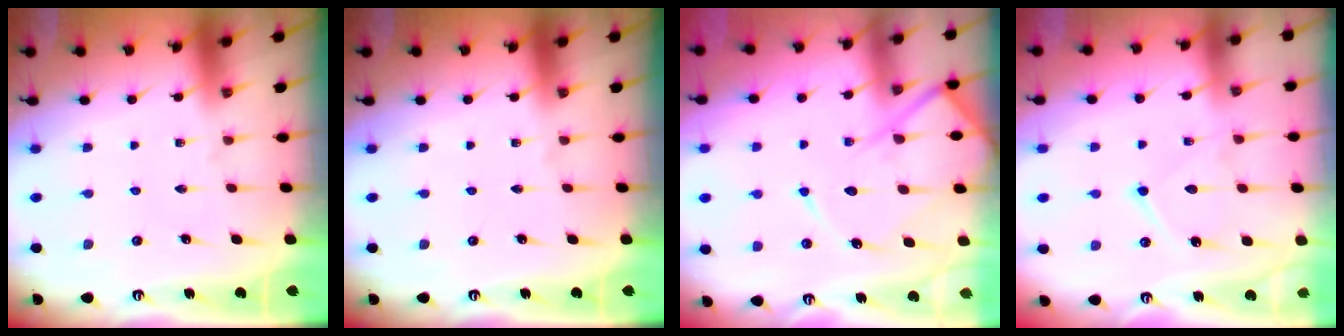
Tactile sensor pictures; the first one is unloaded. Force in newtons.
{"total": 0.0}
{"total": 12.1, "press": 12.0, "slide": 1.4}
{"total": 10.4, "press": 10.4, "slide": 1.0}